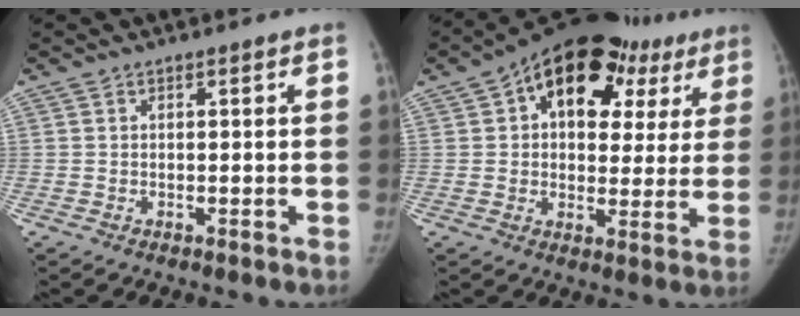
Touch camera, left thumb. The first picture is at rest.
{"total": 21.0, "force": [10.0, 12.8, 13.3], "torque": [-0.136, 0.018, 0.138]}